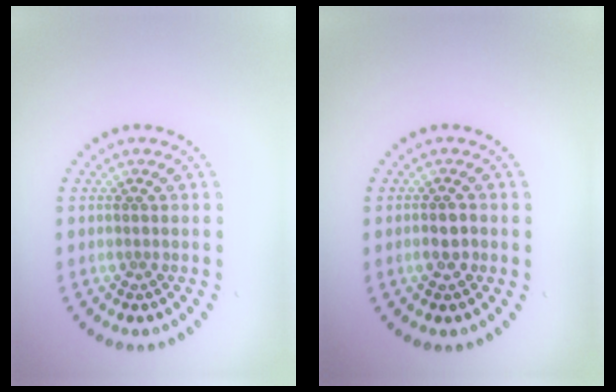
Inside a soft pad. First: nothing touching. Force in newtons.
{"total": 1.4, "press": 1.4, "slide": 0.4}